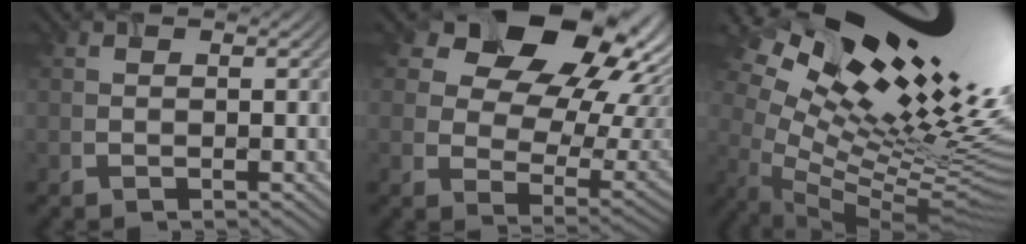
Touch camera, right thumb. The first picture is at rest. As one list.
[{"total": 17.7, "force": [8.9, 12.0, 9.6], "torque": [-0.165, 0.028, 0.146]}, {"total": 19.9, "force": [10.6, 6.8, 15.4], "torque": [-0.264, 0.044, 0.153]}]